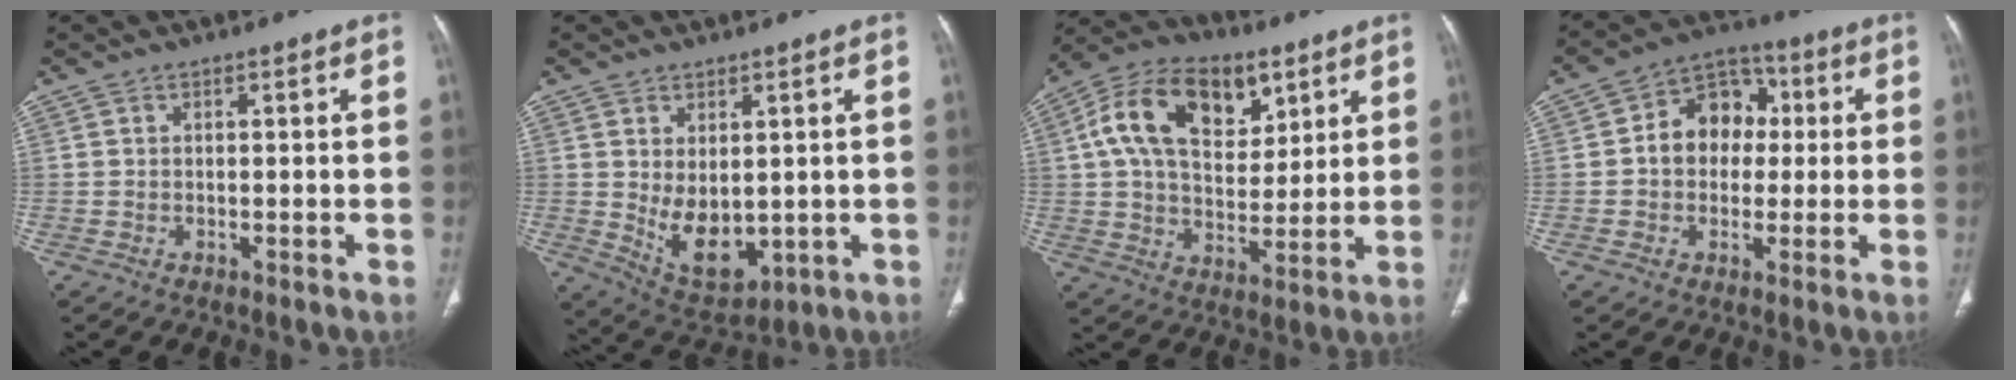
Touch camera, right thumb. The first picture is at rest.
{"total": 9.8, "force": [0.1, 5.9, 7.8], "torque": [-0.105, -0.016, 0.029]}
{"total": 19.0, "force": [7.3, 11.8, 13.1], "torque": [-0.198, -0.006, 0.121]}
{"total": 10.9, "force": [0.9, 8.6, 6.7], "torque": [-0.067, 0.027, 0.004]}